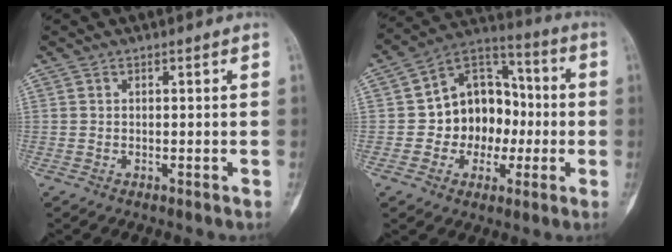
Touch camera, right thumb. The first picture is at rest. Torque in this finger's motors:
{"motor_torque": [0.19, 0.37, 1.12, -0.12, 0.05]}